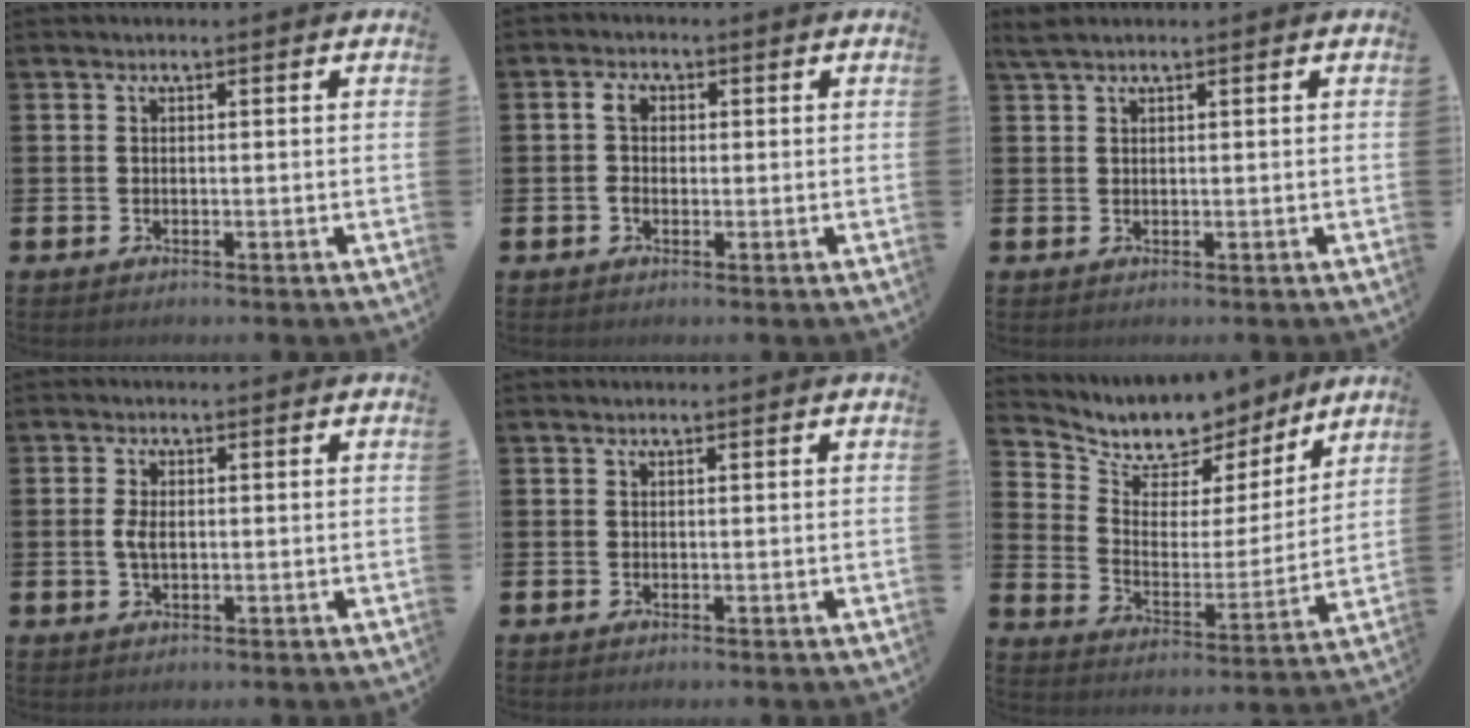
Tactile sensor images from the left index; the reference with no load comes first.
{"total": 2.6, "force": [0.3, 1.8, 1.8], "torque": [-0.024, 0.006, 0.001]}
{"total": 1.5, "force": [1.3, 0.2, 0.9], "torque": [-0.025, 0.006, 0.024]}
{"total": 2.5, "force": [0.2, 1.3, 2.1], "torque": [-0.039, 0.003, 0.001]}
{"total": 0.0}
{"total": 8.7, "force": [7.7, 3.9, 1.3], "torque": [-0.066, -0.065, 0.137]}